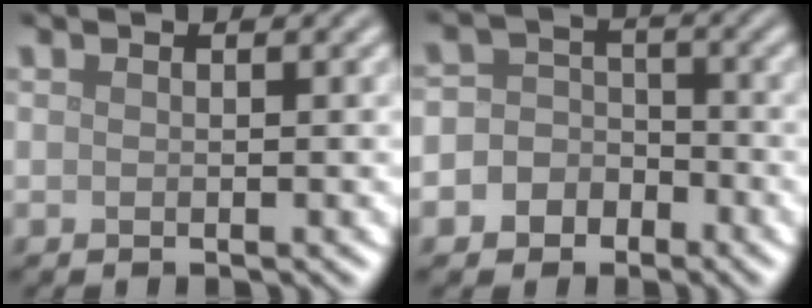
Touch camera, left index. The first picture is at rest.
{"total": 5.7, "force": [-2.6, 5.0, 1.1], "torque": [0.005, 0.012, -0.066]}